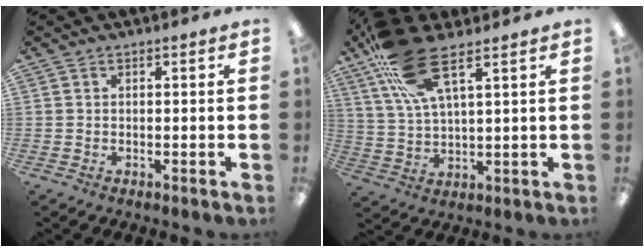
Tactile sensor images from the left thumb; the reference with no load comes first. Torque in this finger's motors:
{"motor_torque": [0.53, 0.10, 1.88, -0.89, 0.10]}